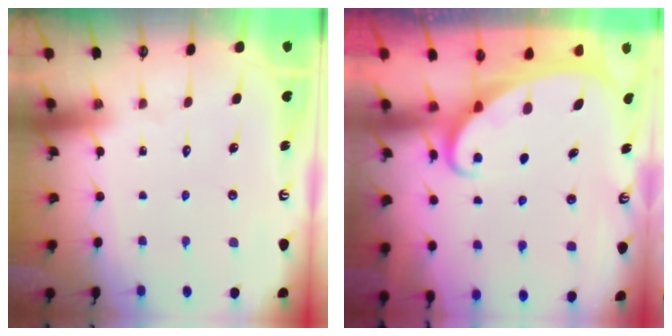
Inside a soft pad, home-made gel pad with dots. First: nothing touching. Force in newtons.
{"total": 3.1, "press": 3.0, "slide": 0.4}